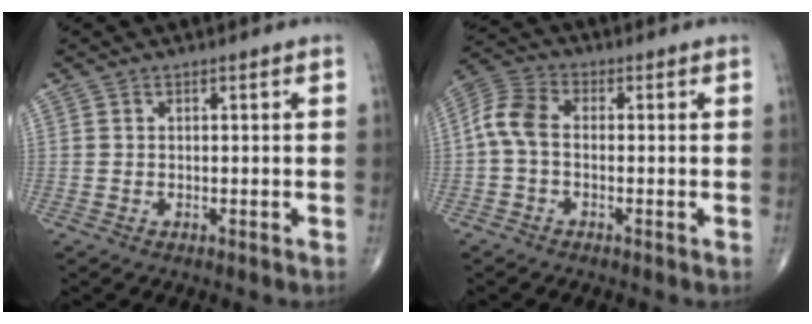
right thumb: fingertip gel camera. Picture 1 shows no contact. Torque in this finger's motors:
{"motor_torque": [-0.60, 0.77, 0.30, -0.30, 0.04]}